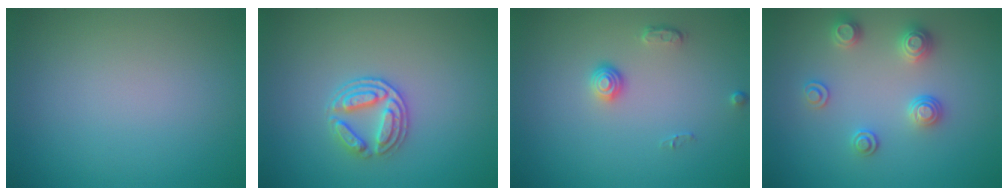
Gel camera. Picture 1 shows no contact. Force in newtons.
{"total": 3.0, "press": 2.7, "slide": 1.2}
{"total": 1.4, "press": 1.0, "slide": 1.0}
{"total": 2.7, "press": 2.6, "slide": 0.3}